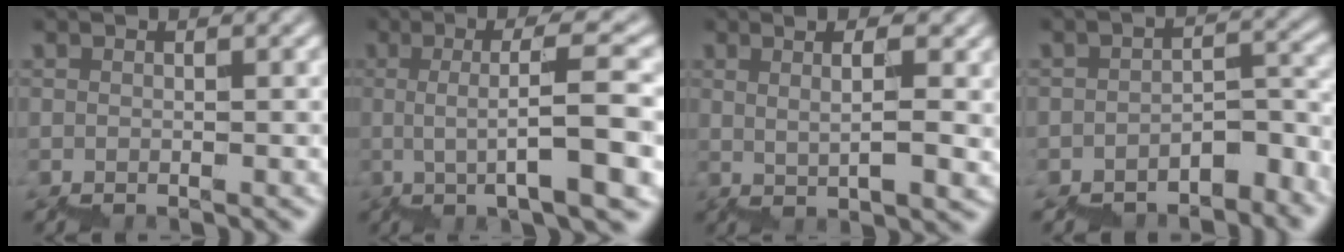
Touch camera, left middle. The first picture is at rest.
{"total": 7.5, "force": [0.1, 1.0, 7.4], "torque": [-0.107, 0.027, 0.007]}
{"total": 4.5, "force": [2.3, 1.0, 3.7], "torque": [-0.045, 0.011, 0.044]}
{"total": 4.2, "force": [-3.5, 1.6, 1.7], "torque": [-0.025, 0.008, -0.053]}